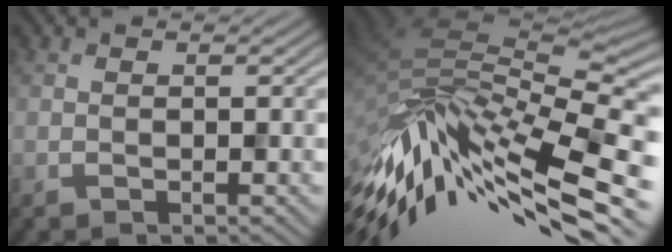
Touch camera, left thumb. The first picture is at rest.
{"total": 14.2, "force": [-6.0, 6.0, 11.4], "torque": [-0.264, -0.006, -0.100]}